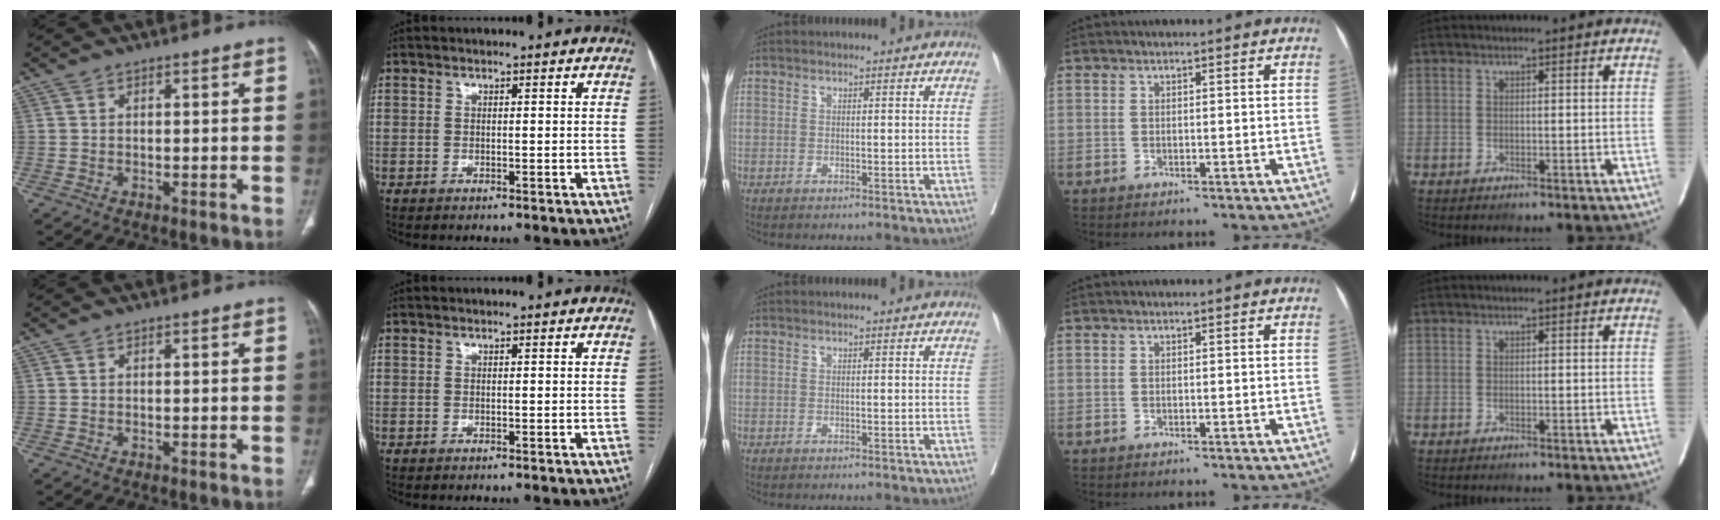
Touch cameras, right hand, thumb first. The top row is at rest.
{}